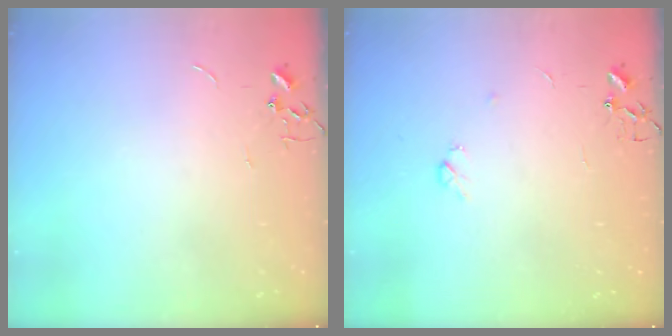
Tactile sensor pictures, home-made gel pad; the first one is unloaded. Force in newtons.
{"total": 3.7, "press": 3.7, "slide": 0.6}